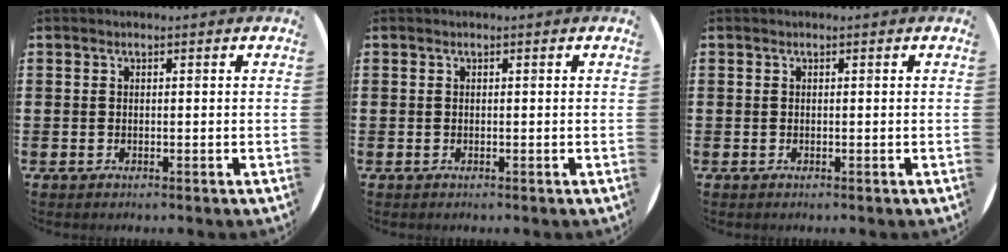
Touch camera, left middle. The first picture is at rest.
{"total": 0.0}
{"total": 0.0}